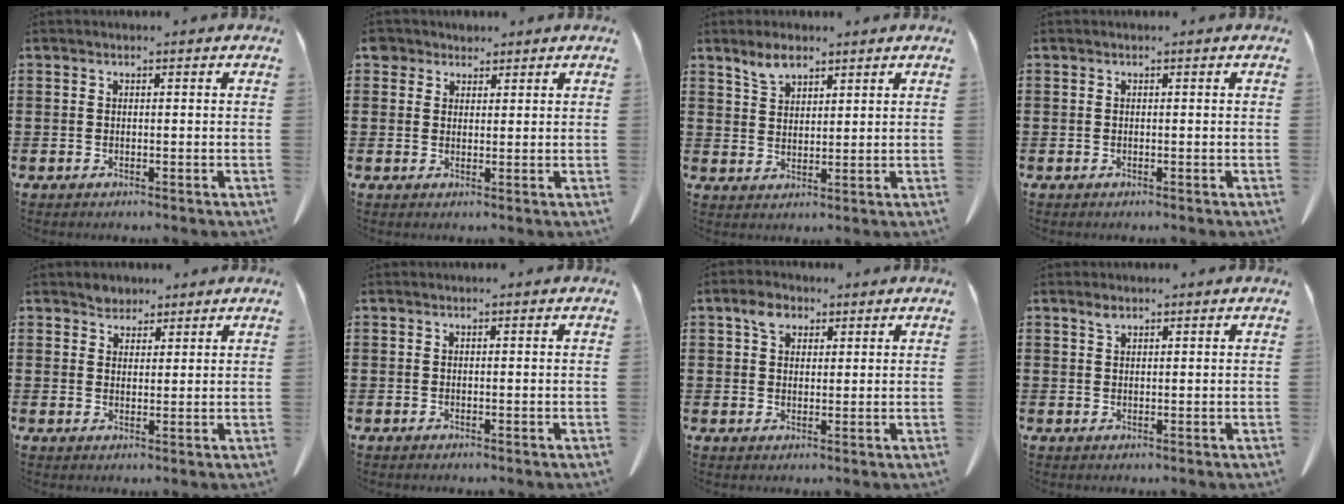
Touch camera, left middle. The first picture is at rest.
{"total": 2.8, "force": [2.3, 1.6, 0.4], "torque": [-0.009, 0.004, 0.044]}
{"total": 3.8, "force": [2.9, 1.6, 1.8], "torque": [-0.044, 0.004, 0.055]}
{"total": 0.0}
{"total": 2.6, "force": [2.3, 1.1, 0.0], "torque": [-0.008, 0.003, 0.047]}
{"total": 0.0}
{"total": 3.9, "force": [2.3, 2.3, 2.1], "torque": [-0.042, 0.005, 0.041]}
{"total": 1.4, "force": [1.0, 0.5, 0.8], "torque": [-0.019, 0.000, 0.021]}